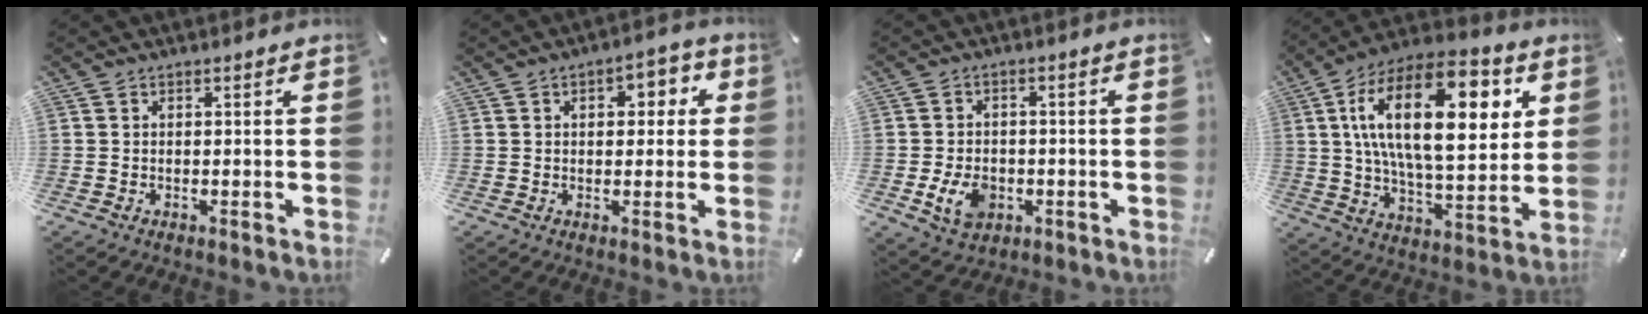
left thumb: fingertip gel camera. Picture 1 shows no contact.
{"total": 5.6, "force": [1.0, 3.7, 4.1], "torque": [-0.046, -0.002, 0.005]}
{"total": 7.4, "force": [-2.0, 5.7, 4.3], "torque": [-0.087, -0.002, -0.037]}
{"total": 24.3, "force": [8.1, 11.6, 19.8], "torque": [-0.354, -0.021, 0.120]}